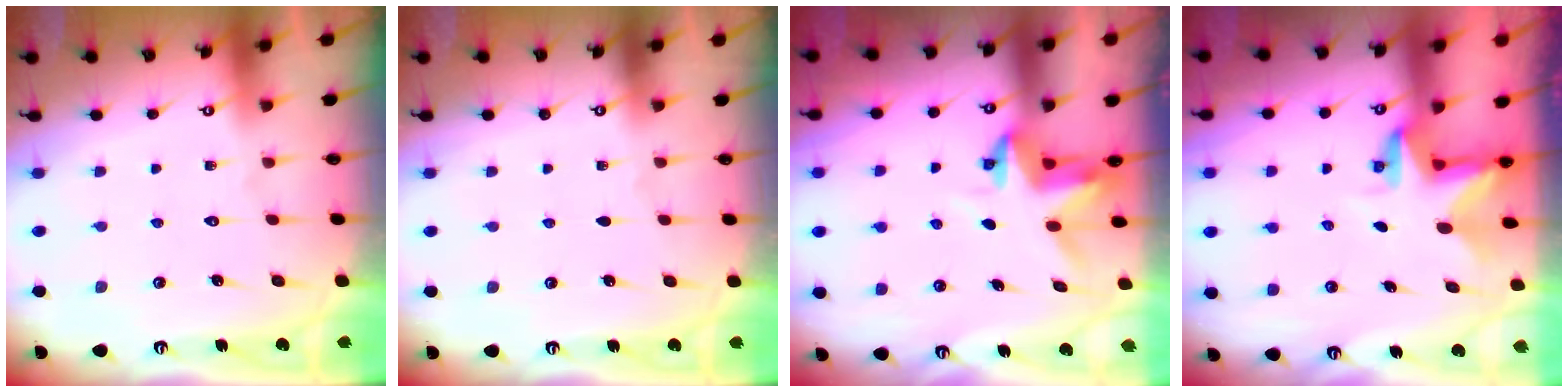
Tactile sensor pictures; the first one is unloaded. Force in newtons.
{"total": 0.0}
{"total": 3.8, "press": 3.8, "slide": 0.4}
{"total": 2.9, "press": 2.9, "slide": 0.1}